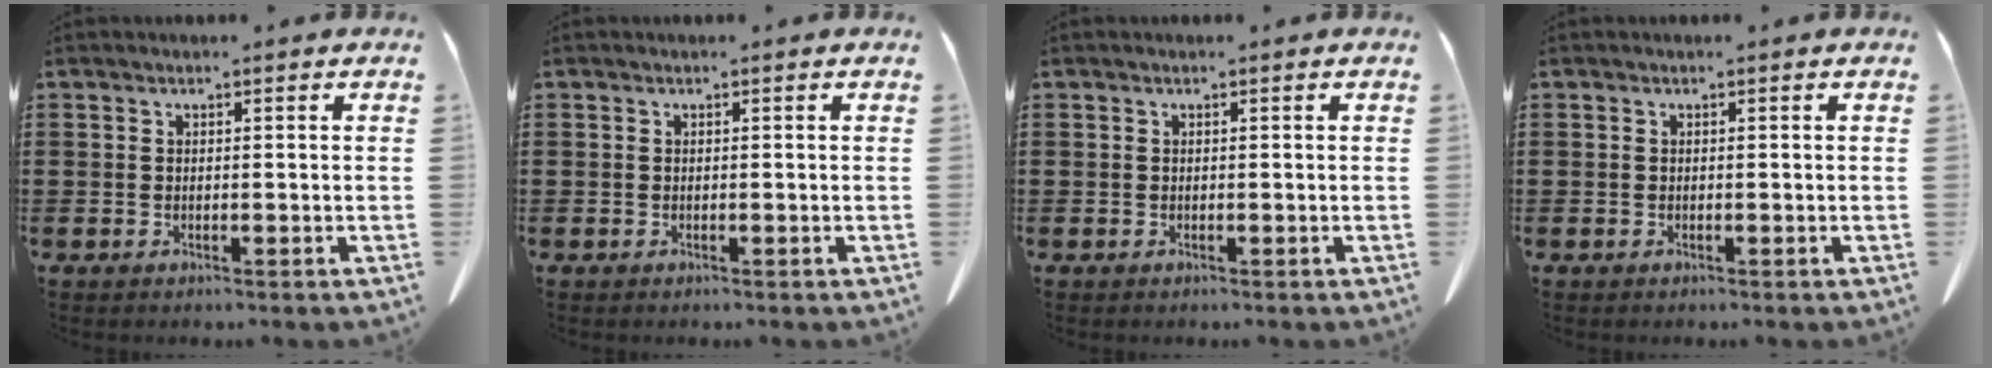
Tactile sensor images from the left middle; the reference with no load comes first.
{"total": 0.0}
{"total": 0.0}
{"total": 0.0}